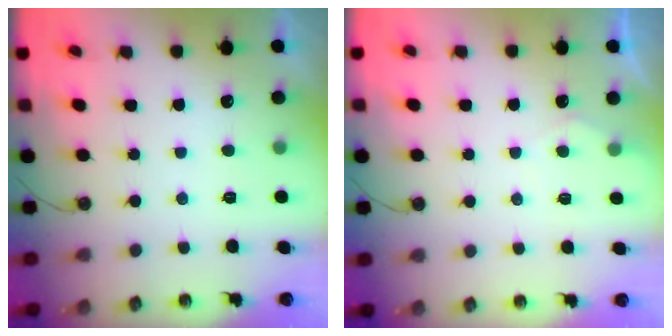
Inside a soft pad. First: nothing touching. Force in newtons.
{"total": 2.9, "press": 2.9, "slide": 0.4}